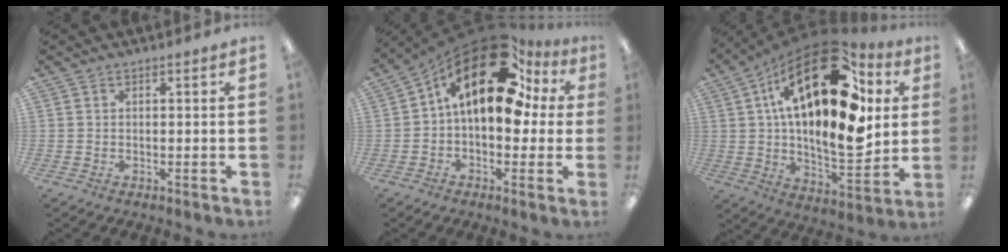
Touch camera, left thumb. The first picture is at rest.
{"total": 20.4, "force": [9.1, 10.2, 15.2], "torque": [-0.251, -0.052, 0.155]}
{"total": 29.2, "force": [10.3, 12.5, 24.3], "torque": [-0.406, -0.060, 0.165]}